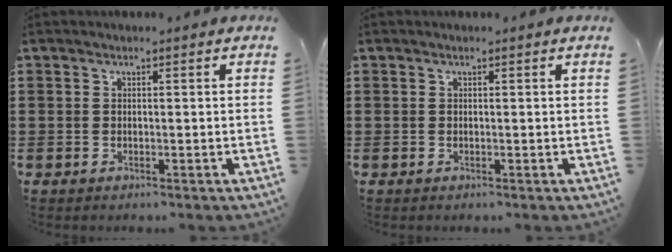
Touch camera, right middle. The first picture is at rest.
{"total": 0.0}